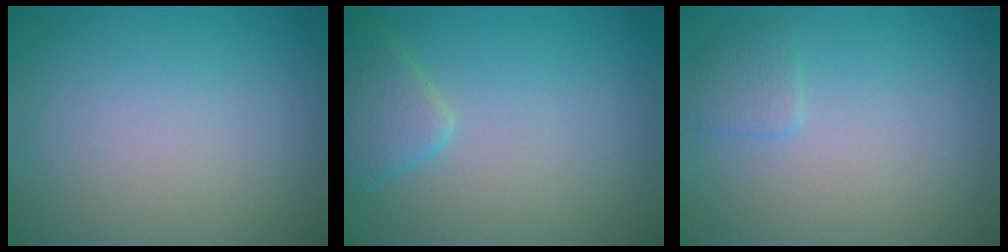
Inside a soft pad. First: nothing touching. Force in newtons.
{"total": 2.5, "press": 2.5, "slide": 0.2}
{"total": 1.2, "press": 1.2, "slide": 0.1}